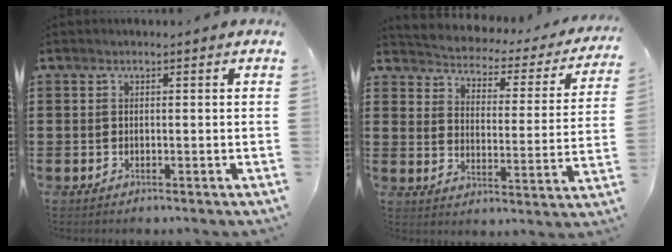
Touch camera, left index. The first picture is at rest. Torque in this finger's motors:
{"motor_torque": [2.14, 0.00, 0.21, -0.01]}